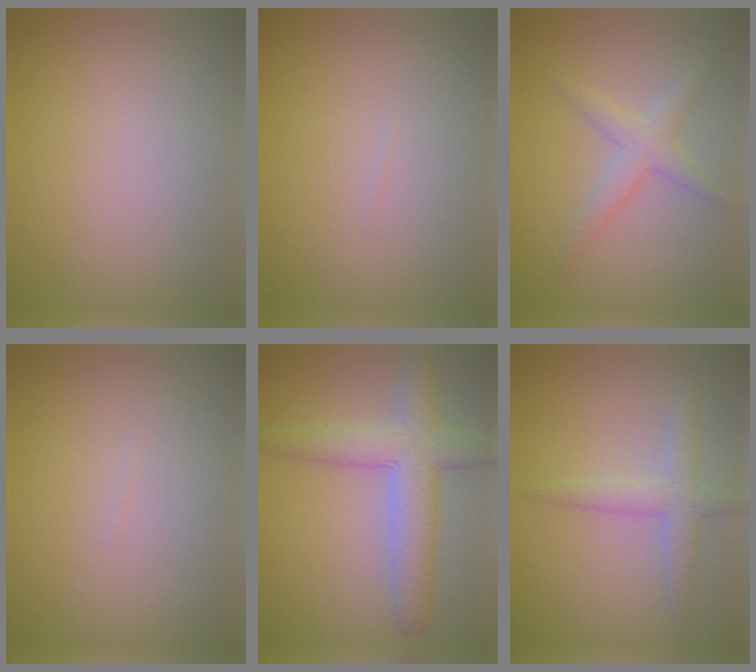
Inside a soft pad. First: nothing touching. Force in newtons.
{"total": 0.0}
{"total": 2.5, "press": 2.5, "slide": 0.2}
{"total": 0.0}
{"total": 5.6, "press": 5.6, "slide": 0.2}
{"total": 2.6, "press": 2.6, "slide": 0.0}